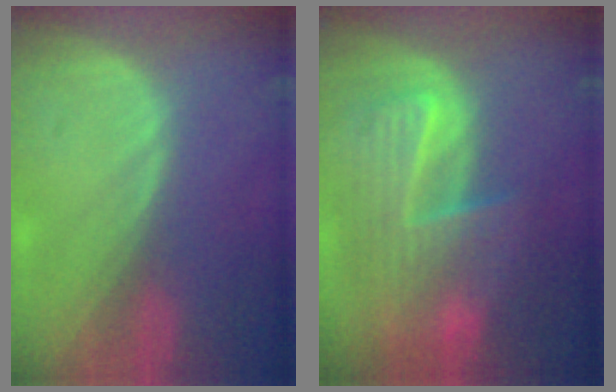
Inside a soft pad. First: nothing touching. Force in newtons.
{"total": 10.2, "press": 8.9, "slide": 5.0}